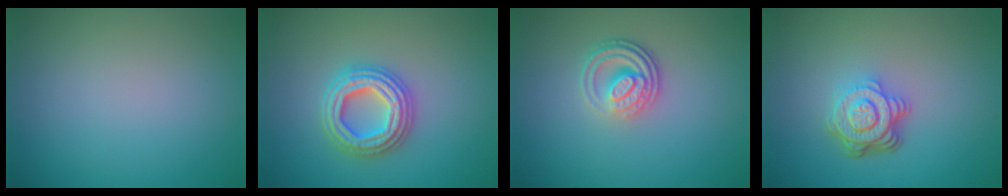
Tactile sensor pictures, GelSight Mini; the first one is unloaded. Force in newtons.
{"total": 4.8, "press": 4.7, "slide": 0.8}
{"total": 3.9, "press": 2.7, "slide": 2.7}
{"total": 4.9, "press": 3.4, "slide": 3.5}